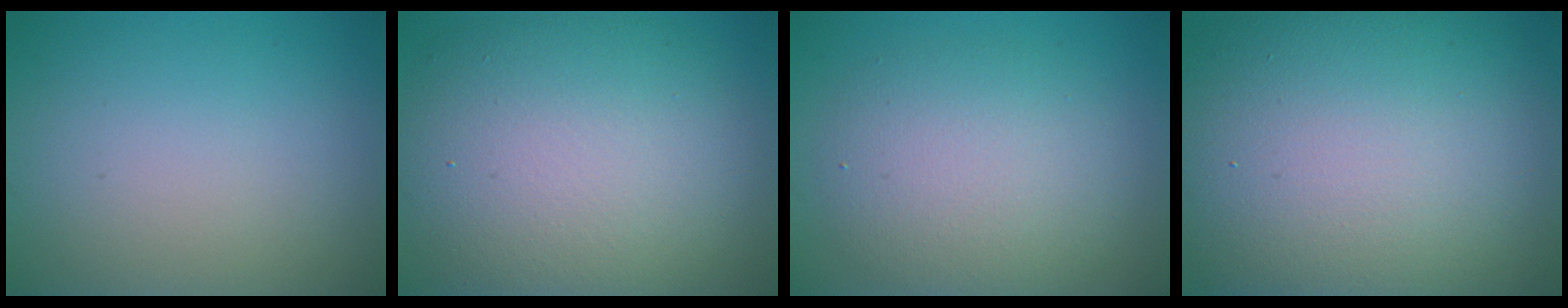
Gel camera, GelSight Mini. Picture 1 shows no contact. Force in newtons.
{"total": 12.1, "press": 12.1, "slide": 1.1}
{"total": 5.6, "press": 5.6, "slide": 0.3}
{"total": 16.9, "press": 16.8, "slide": 1.4}